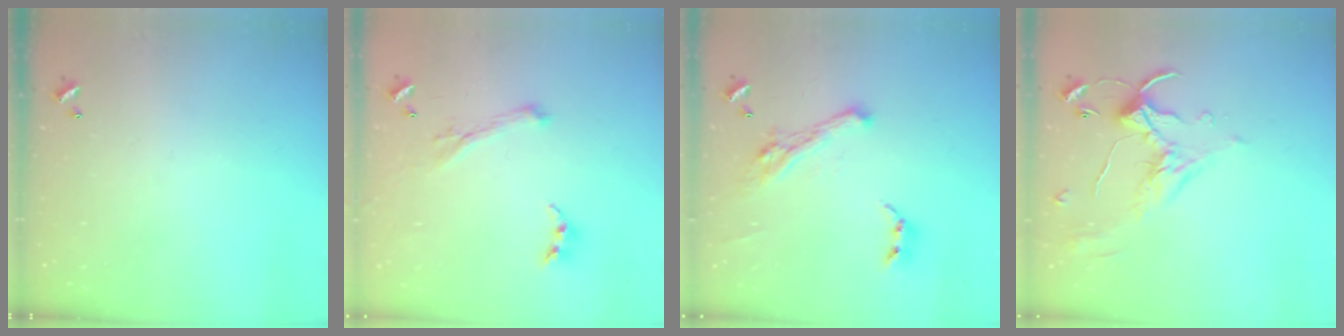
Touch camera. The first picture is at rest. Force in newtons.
{"total": 1.1, "press": 0.6, "slide": 0.9}
{"total": 7.4, "press": 7.2, "slide": 1.3}
{"total": 1.1, "press": 0.5, "slide": 1.0}